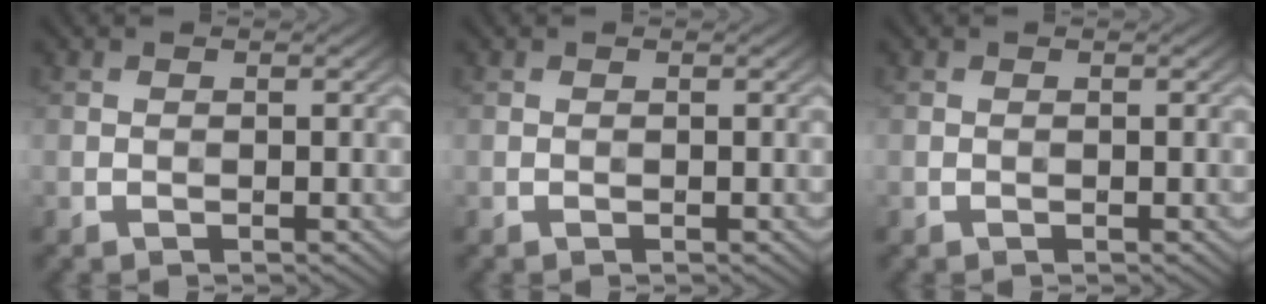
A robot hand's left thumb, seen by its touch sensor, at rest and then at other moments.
{"total": 0.0}
{"total": 0.0}